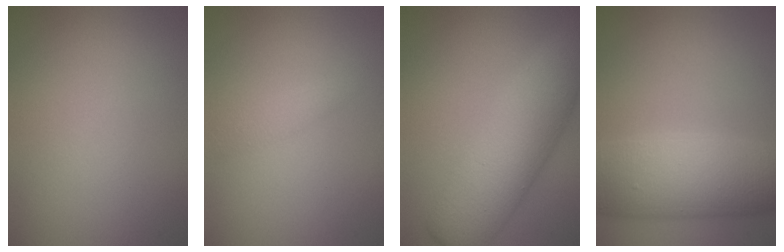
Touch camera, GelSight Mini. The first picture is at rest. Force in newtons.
{"total": 1.2, "press": 1.2, "slide": 0.0}
{"total": 8.4, "press": 8.4, "slide": 0.2}
{"total": 8.7, "press": 8.7, "slide": 0.2}